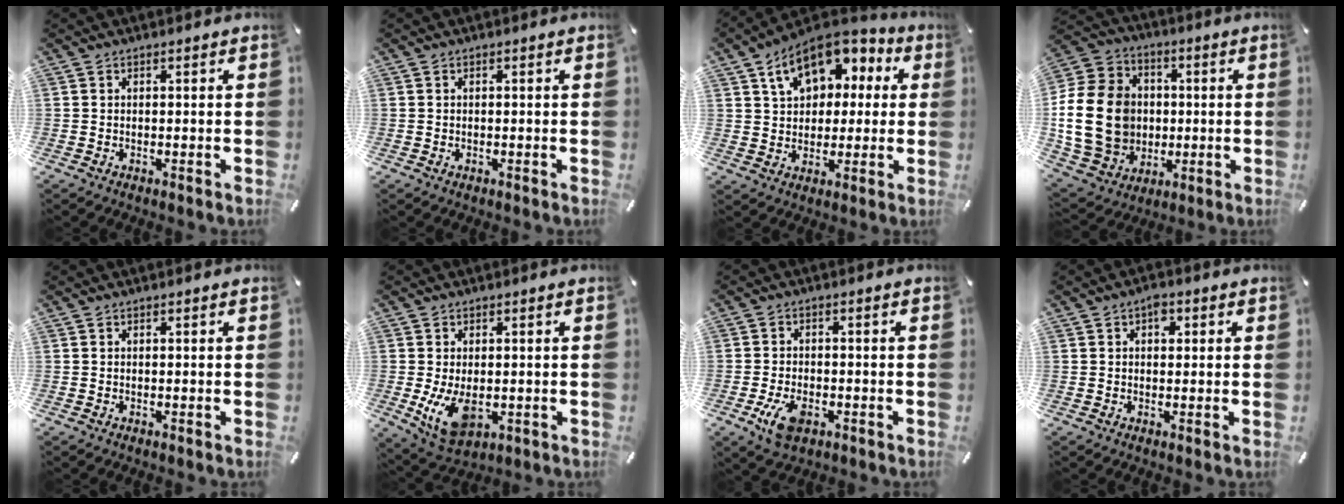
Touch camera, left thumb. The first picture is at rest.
{"total": 0.0}
{"total": 12.5, "force": [5.5, 9.3, 6.3], "torque": [-0.103, -0.021, 0.103]}
{"total": 20.5, "force": [-1.0, 17.0, 11.3], "torque": [-0.223, 0.013, -0.013]}
{"total": 0.0}
{"total": 8.0, "force": [-0.8, 5.2, 6.1], "torque": [-0.124, -0.011, -0.012]}
{"total": 5.9, "force": [-2.6, 3.6, 3.9], "torque": [-0.093, 0.008, -0.051]}
{"total": 2.7, "force": [0.9, 1.9, 1.8], "torque": [-0.014, -0.001, 0.008]}